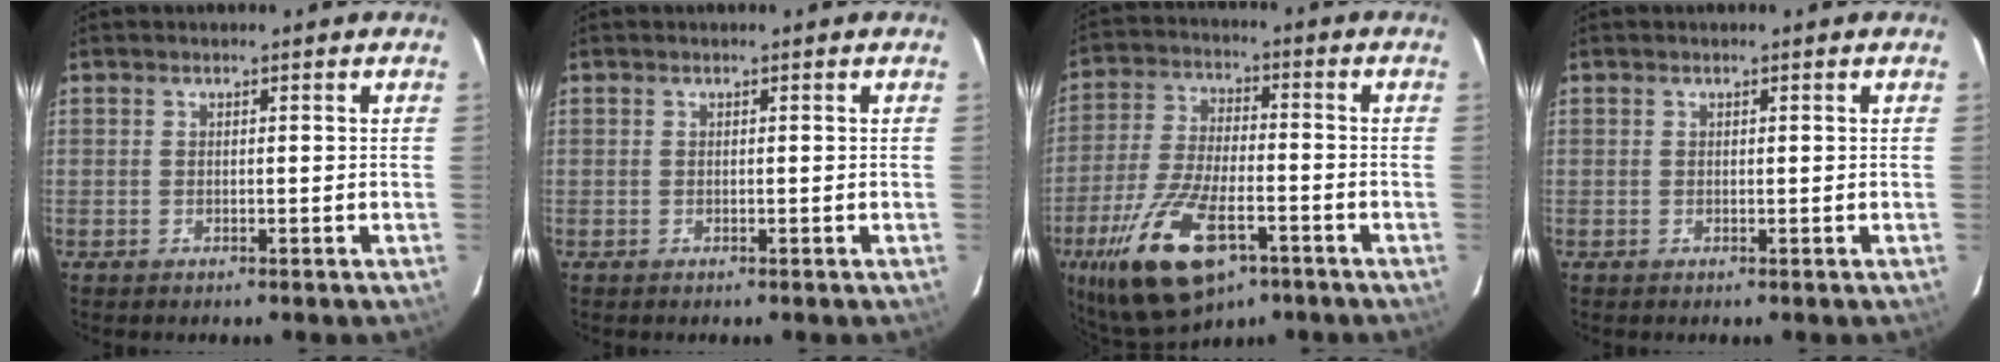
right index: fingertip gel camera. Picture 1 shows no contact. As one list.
[{"total": 0.0}, {"total": 15.7, "force": [-8.0, 5.9, 12.2], "torque": [-0.251, -0.016, -0.134]}, {"total": 0.0}]